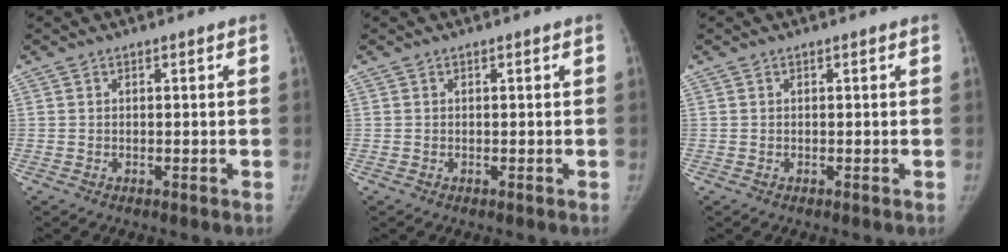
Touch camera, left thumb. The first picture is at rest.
{"total": 0.0}
{"total": 0.0}